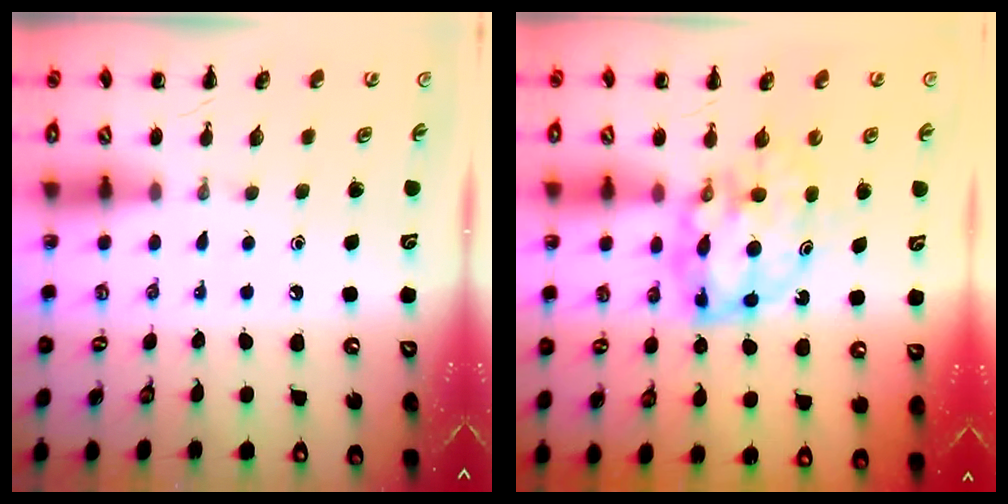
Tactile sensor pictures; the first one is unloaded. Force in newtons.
{"total": 7.0, "press": 6.8, "slide": 1.8}